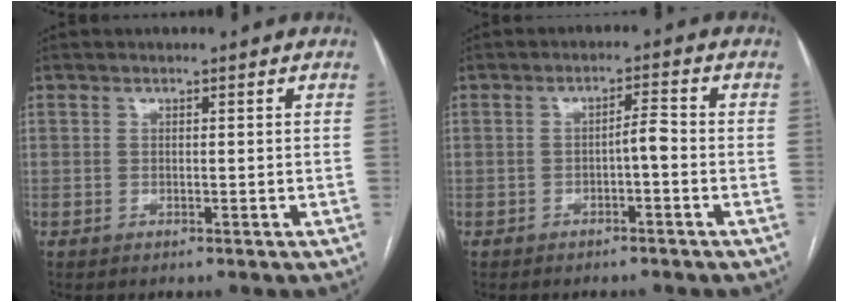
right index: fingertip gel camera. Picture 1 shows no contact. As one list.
[{"total": 2.5, "force": [-0.8, 0.4, 2.3], "torque": [-0.034, 0.004, -0.014]}]